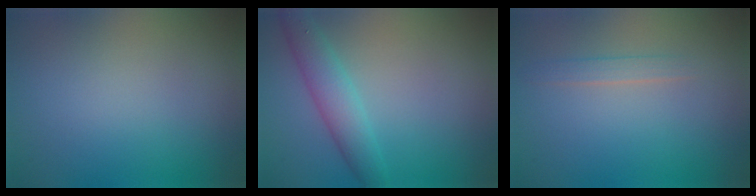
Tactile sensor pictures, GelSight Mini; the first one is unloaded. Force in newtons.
{"total": 3.3, "press": 3.3, "slide": 0.1}
{"total": 1.1, "press": 1.1, "slide": 0.1}